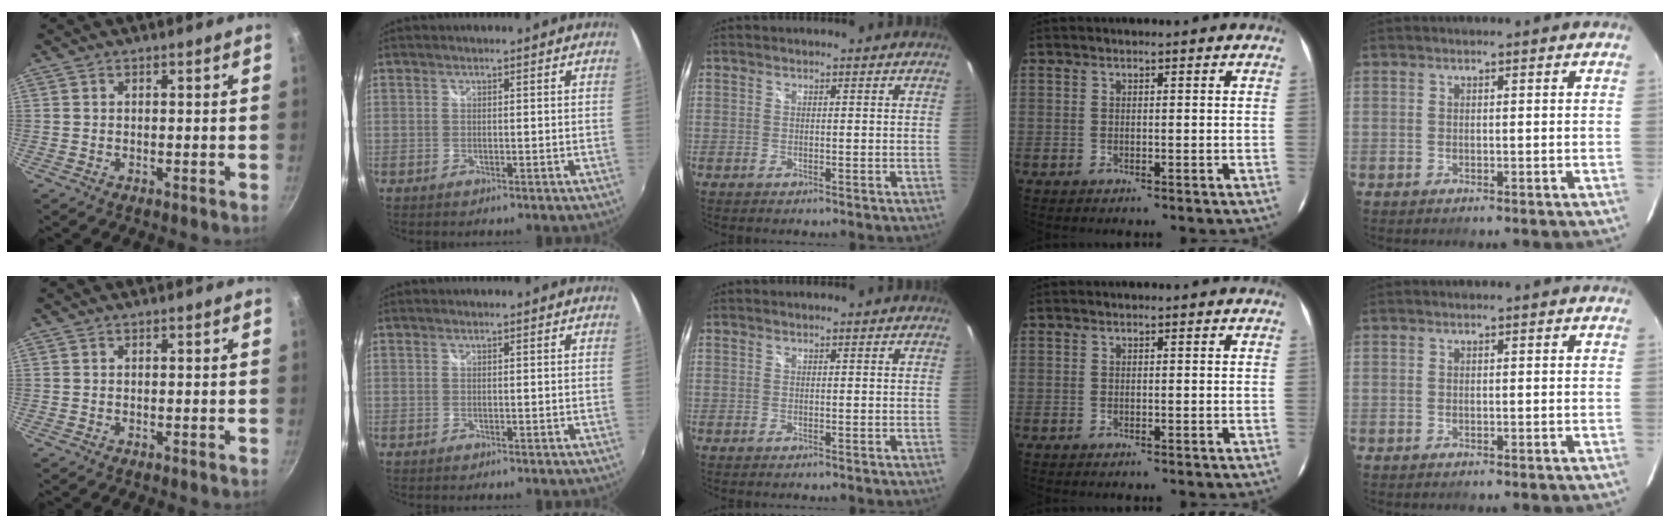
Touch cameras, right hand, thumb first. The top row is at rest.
{}